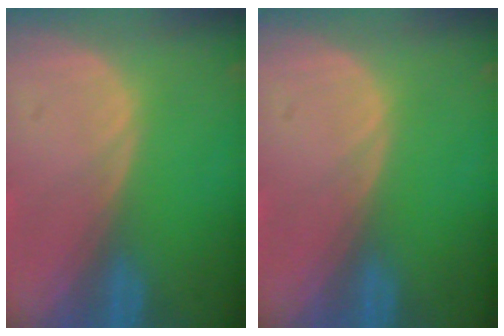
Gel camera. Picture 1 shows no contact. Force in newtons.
{"total": 0.0}